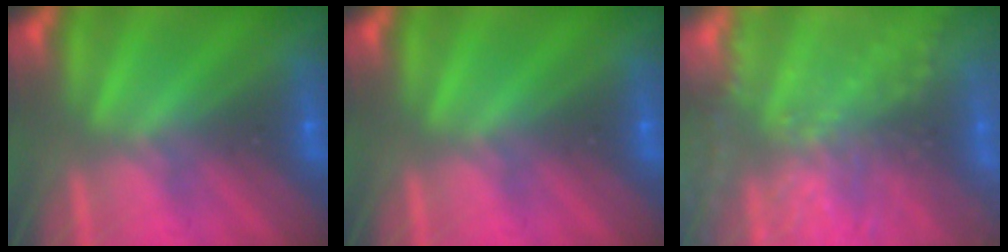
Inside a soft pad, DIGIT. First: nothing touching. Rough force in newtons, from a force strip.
{"total": 0.0}
{"total": 9.0}